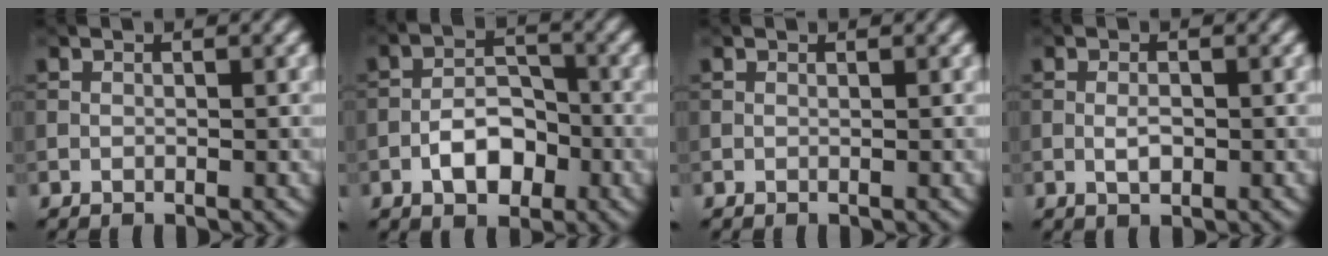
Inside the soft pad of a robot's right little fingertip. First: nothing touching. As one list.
[{"total": 4.3, "force": [-1.9, 2.4, 3.0], "torque": [-0.041, 0.010, -0.036]}, {"total": 0.0}, {"total": 1.4, "force": [-0.3, 0.6, 1.2], "torque": [-0.023, 0.002, -0.009]}]